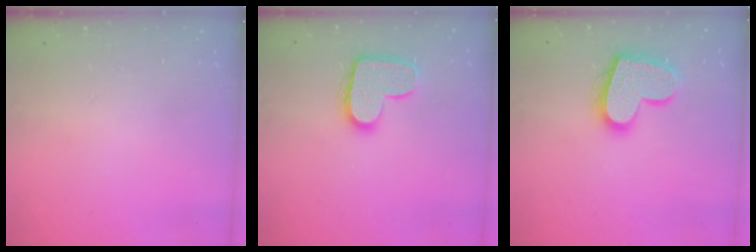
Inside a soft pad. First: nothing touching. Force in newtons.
{"total": 13.2, "press": 13.2, "slide": 0.7}
{"total": 16.9, "press": 16.9, "slide": 1.3}